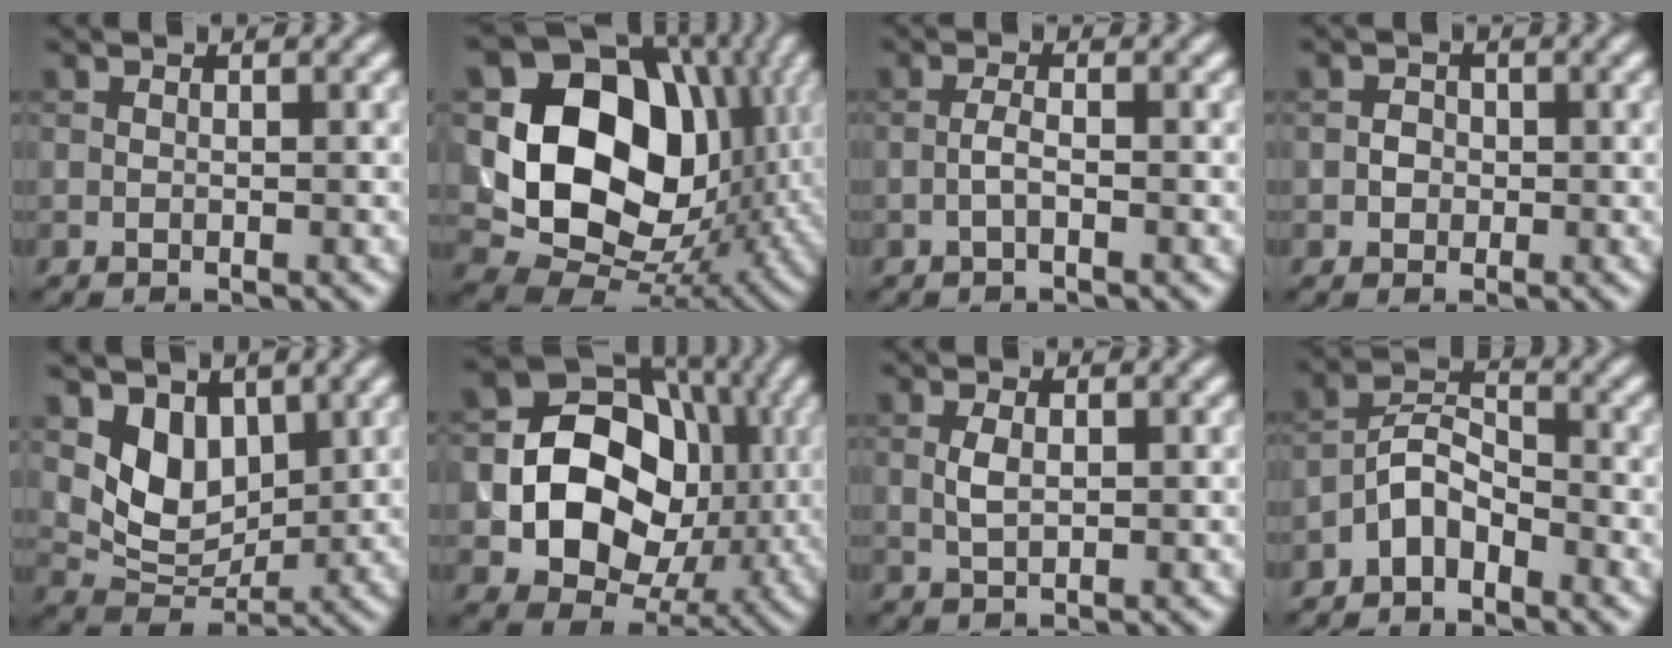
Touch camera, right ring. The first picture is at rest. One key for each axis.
{"total": 16.1, "fx": 2.5, "fy": 12.5, "fz": 9.9, "tx": -0.176, "ty": -0.010, "tz": 0.051}
{"total": 1.3, "fx": -0.4, "fy": 0.3, "fz": 1.2, "tx": -0.027, "ty": 0.001, "tz": -0.011}
{"total": 1.2, "fx": -0.2, "fy": 1.1, "fz": 0.4, "tx": 0.002, "ty": 0.000, "tz": -0.007}
{"total": 4.8, "fx": 2.2, "fy": 3.3, "fz": 2.7, "tx": -0.055, "ty": -0.017, "tz": 0.039}
{"total": 13.9, "fx": -0.2, "fy": 11.7, "fz": 7.5, "tx": -0.116, "ty": -0.005, "tz": -0.016}
{"total": 1.5, "fx": 0.3, "fy": 0.7, "fz": 1.2, "tx": -0.032, "ty": 0.000, "tz": 0.009}
{"total": 3.4, "fx": -2.4, "fy": 1.6, "fz": 1.9, "tx": -0.034, "ty": 0.015, "tz": -0.055}